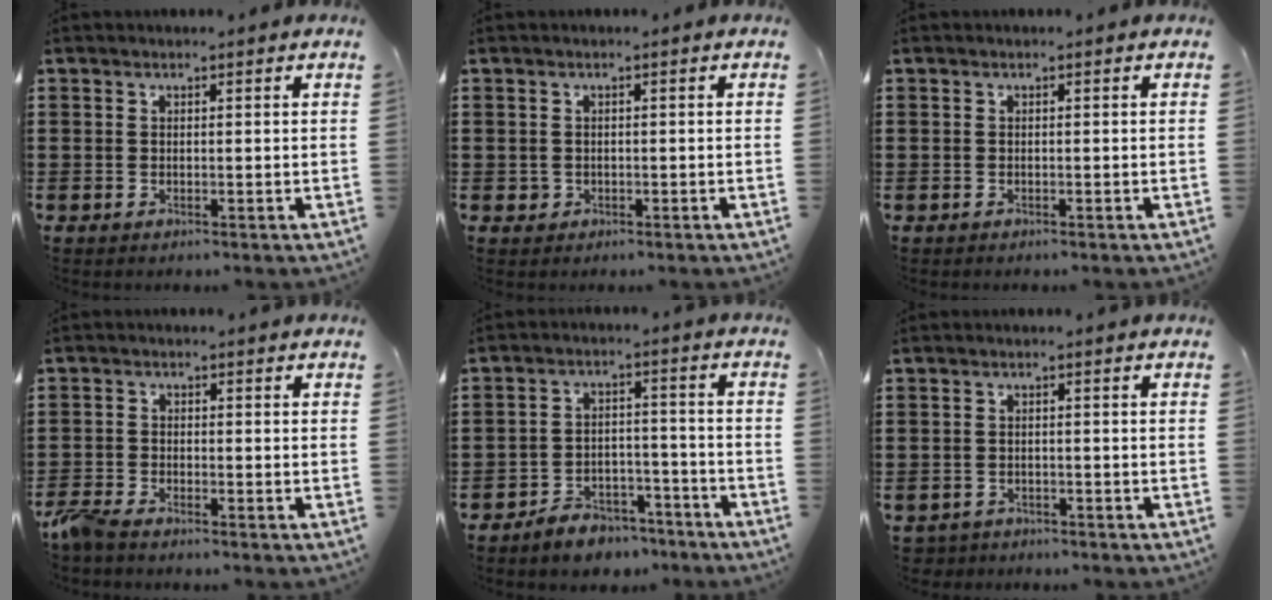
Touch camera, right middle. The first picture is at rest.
{"total": 0.7, "force": [-0.1, 0.7, 0.2], "torque": [-0.005, 0.006, -0.004]}
{"total": 0.0}
{"total": 2.8, "force": [-2.5, 0.4, 1.1], "torque": [-0.048, -0.004, -0.059]}
{"total": 5.2, "force": [-5.1, 1.3, 0.4], "torque": [-0.006, 0.018, -0.102]}
{"total": 1.7, "force": [-1.7, 0.4, -0.2], "torque": [-0.003, 0.001, -0.039]}